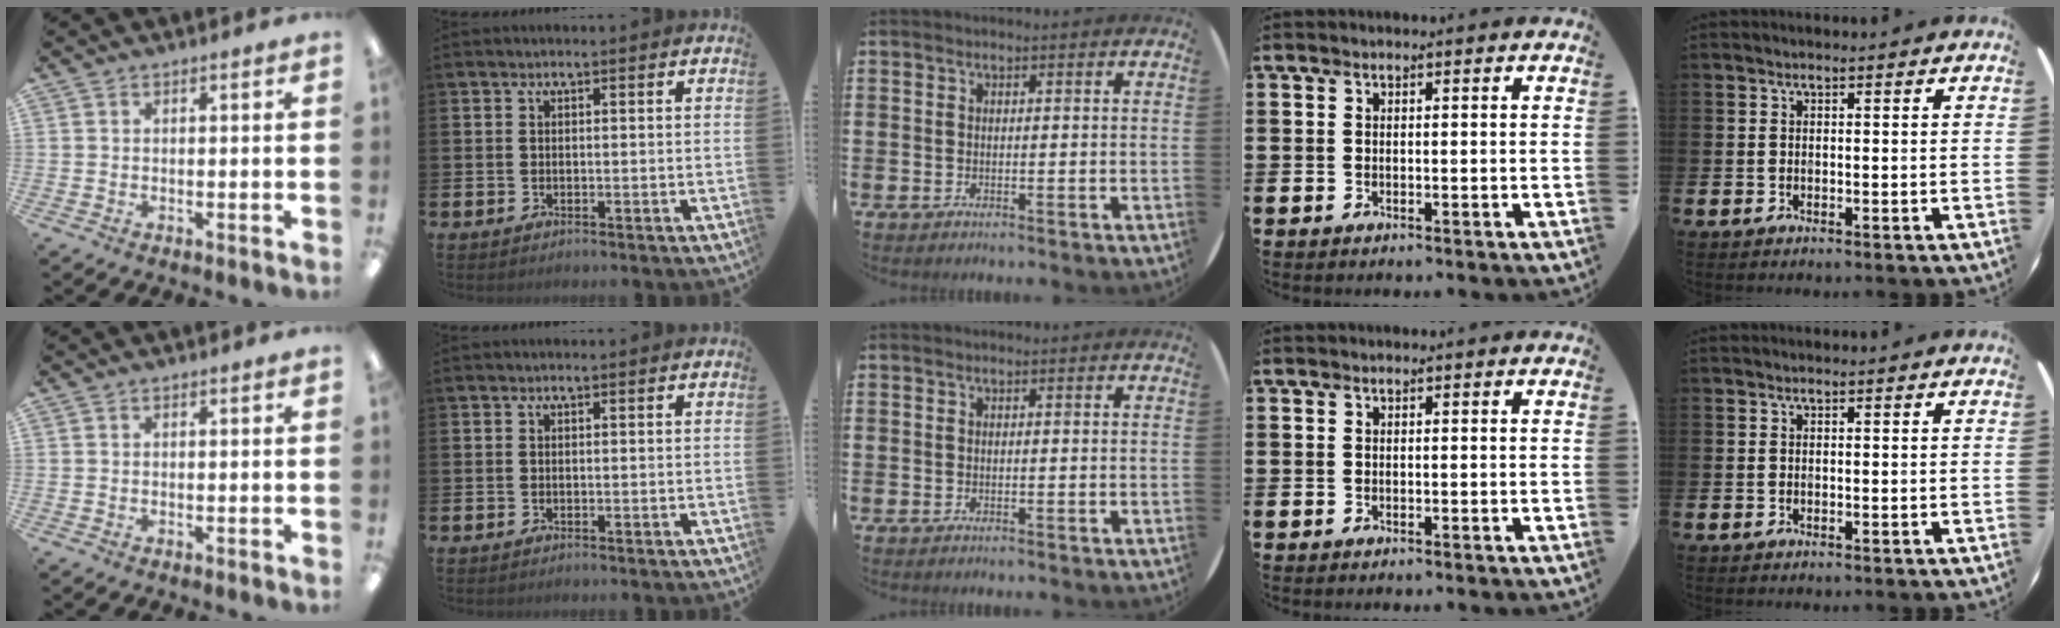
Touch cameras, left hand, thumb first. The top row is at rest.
{}